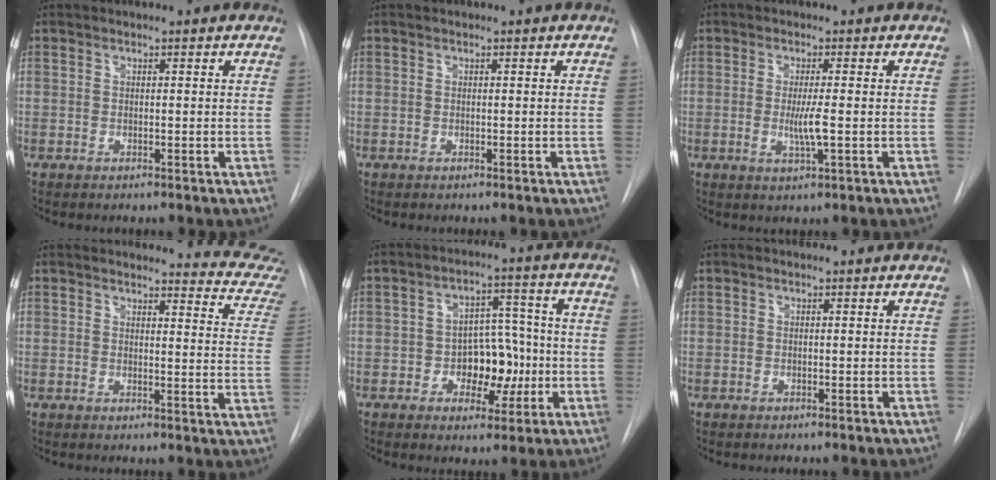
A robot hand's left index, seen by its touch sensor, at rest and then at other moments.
{"total": 0.0}
{"total": 3.4, "force": [-0.4, 0.0, 3.4], "torque": [-0.066, -0.008, -0.007]}
{"total": 11.4, "force": [11.4, 0.2, 1.0], "torque": [0.009, -0.095, 0.096]}
{"total": 8.3, "force": [-1.9, 5.2, 6.2], "torque": [-0.083, 0.026, -0.022]}
{"total": 0.0}